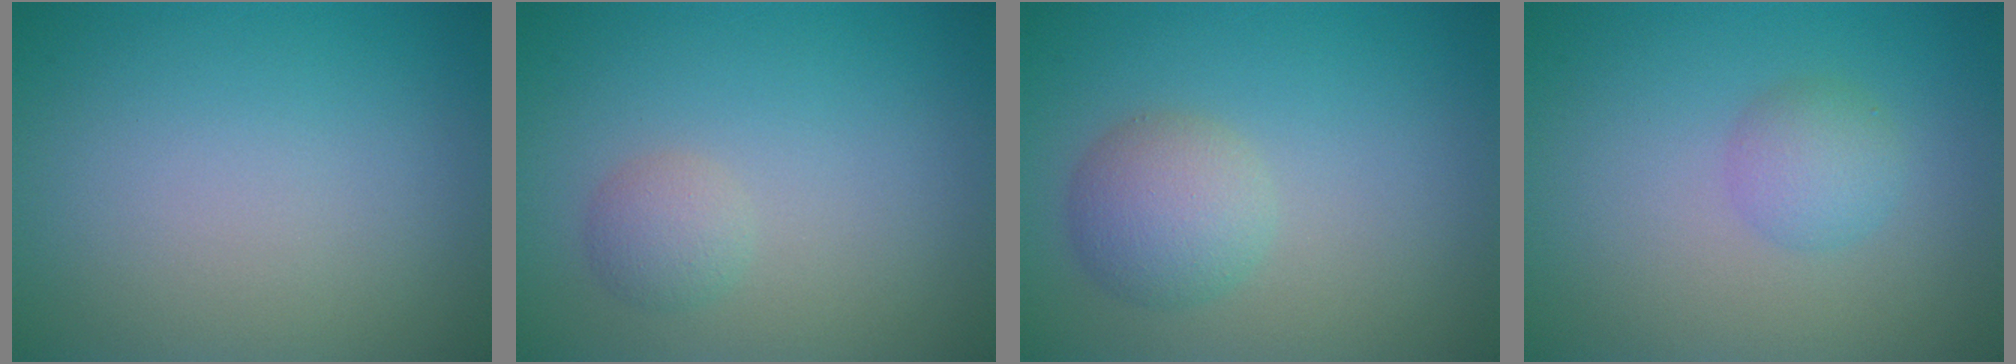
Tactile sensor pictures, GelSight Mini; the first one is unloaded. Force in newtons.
{"total": 1.6, "press": 1.6, "slide": 0.1}
{"total": 3.3, "press": 3.3, "slide": 0.0}
{"total": 2.1, "press": 2.1, "slide": 0.0}